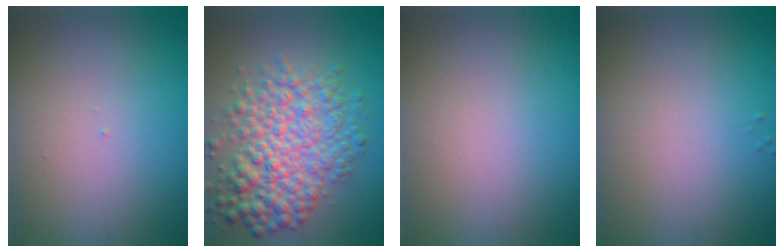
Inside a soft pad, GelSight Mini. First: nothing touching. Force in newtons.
{"total": 7.4, "press": 7.4, "slide": 0.1}
{"total": 0.0}
{"total": 0.0}